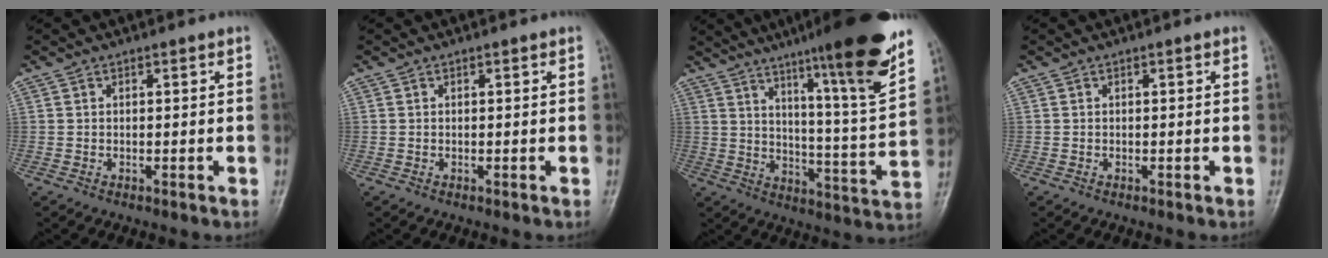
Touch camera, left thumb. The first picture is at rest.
{"total": 0.0}
{"total": 20.3, "force": [13.4, 0.8, 15.3], "torque": [-0.204, -0.065, 0.197]}
{"total": 0.0}